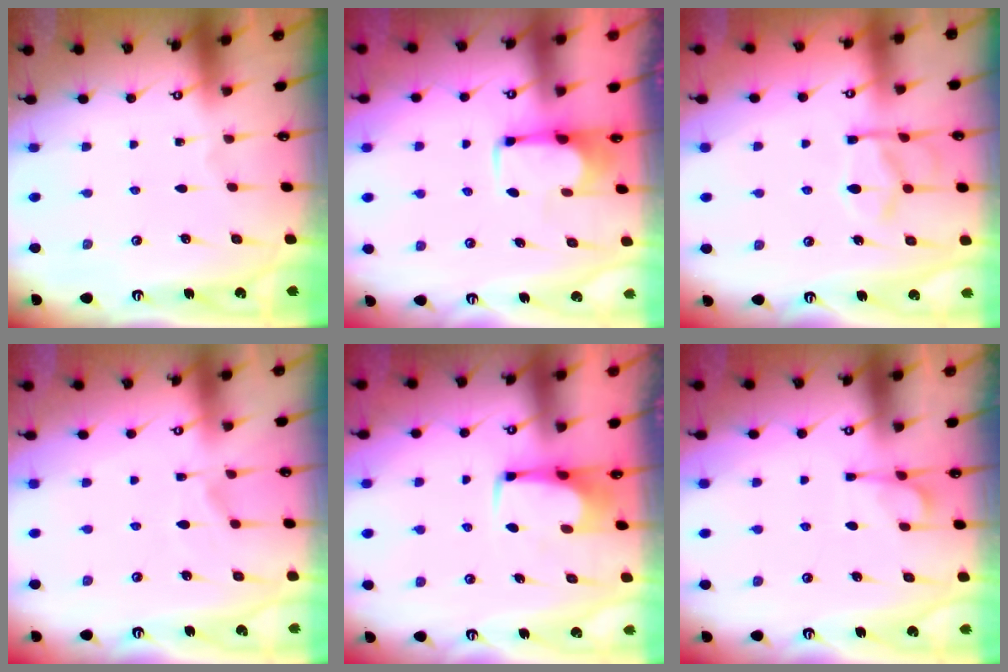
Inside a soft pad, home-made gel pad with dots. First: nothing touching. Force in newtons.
{"total": 1.9, "press": 1.8, "slide": 0.7}
{"total": 6.9, "press": 6.7, "slide": 1.7}
{"total": 1.7, "press": 1.1, "slide": 1.2}
{"total": 0.6, "press": 0.5, "slide": 0.3}
{"total": 1.1, "press": 0.0, "slide": 1.1}